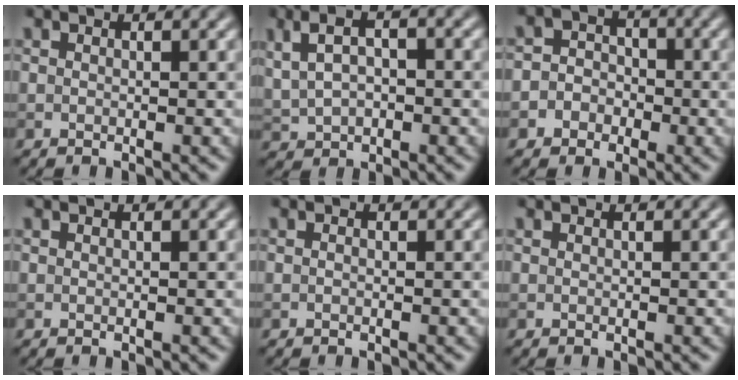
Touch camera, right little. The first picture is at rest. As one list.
[{"total": 4.2, "force": [1.3, 2.3, 3.2], "torque": [-0.073, 0.012, 0.030]}, {"total": 4.1, "force": [-1.4, 3.8, 0.8], "torque": [0.020, 0.015, -0.038]}, {"total": 0.0}, {"total": 0.0}, {"total": 0.0}]